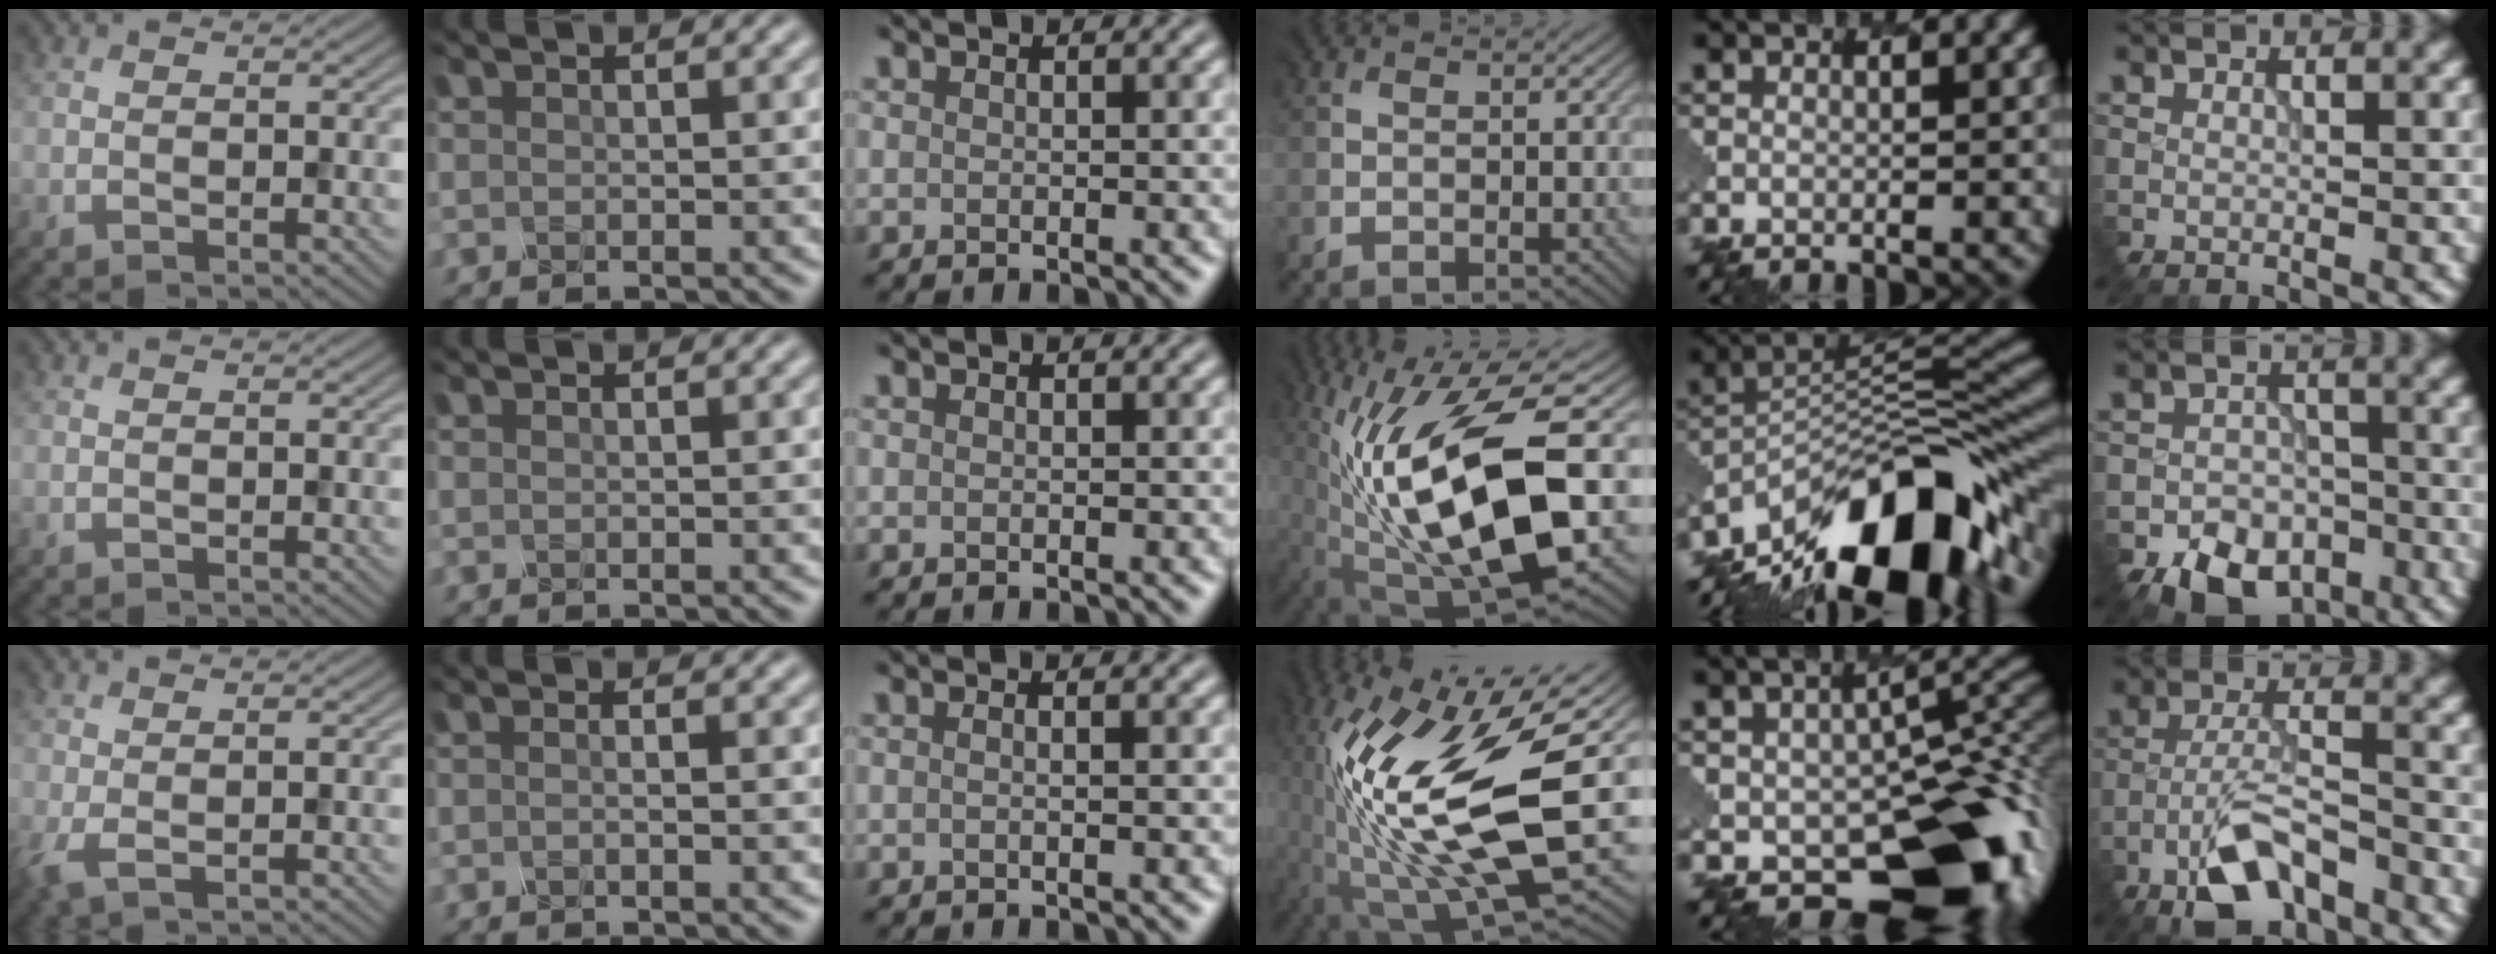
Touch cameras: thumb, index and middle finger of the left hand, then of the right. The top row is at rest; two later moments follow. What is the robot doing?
{"motion": "disassemble", "object": "battery cover"}